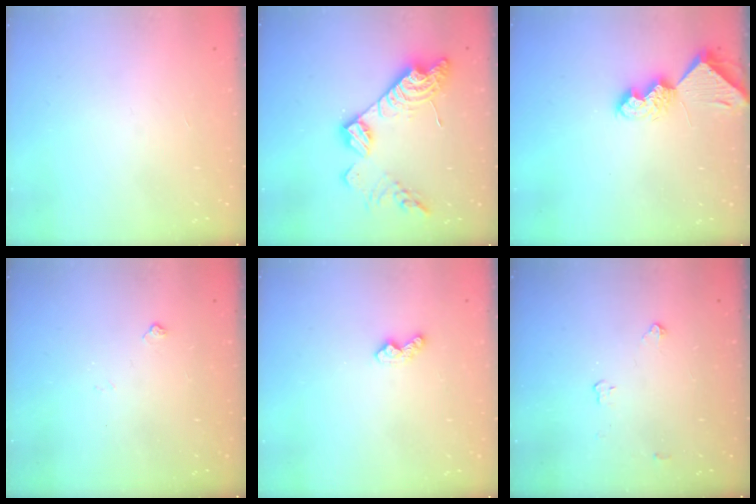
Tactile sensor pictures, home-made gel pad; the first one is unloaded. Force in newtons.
{"total": 18.0, "press": 18.0, "slide": 1.1}
{"total": 7.7, "press": 7.6, "slide": 0.9}
{"total": 2.5, "press": 2.4, "slide": 0.4}
{"total": 4.6, "press": 4.6, "slide": 0.5}
{"total": 2.8, "press": 2.8, "slide": 0.4}